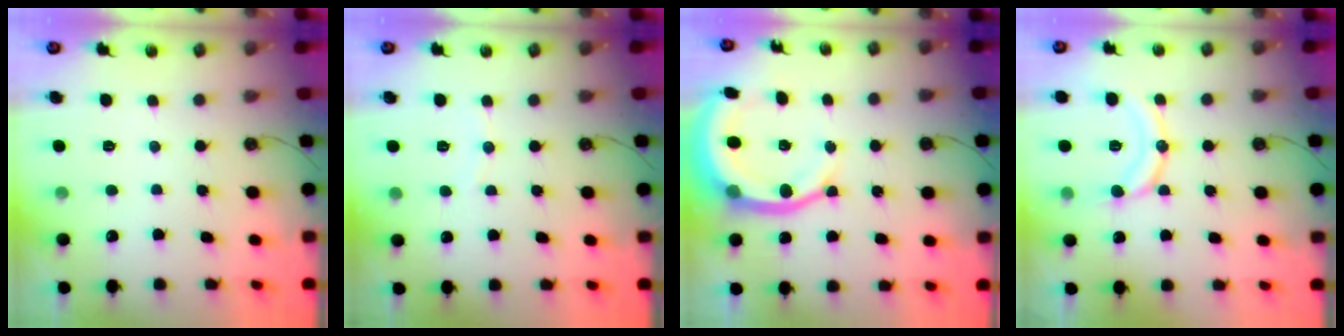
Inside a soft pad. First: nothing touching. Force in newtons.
{"total": 4.0, "press": 4.0, "slide": 0.4}
{"total": 11.7, "press": 11.5, "slide": 2.1}
{"total": 12.2, "press": 12.2, "slide": 1.1}